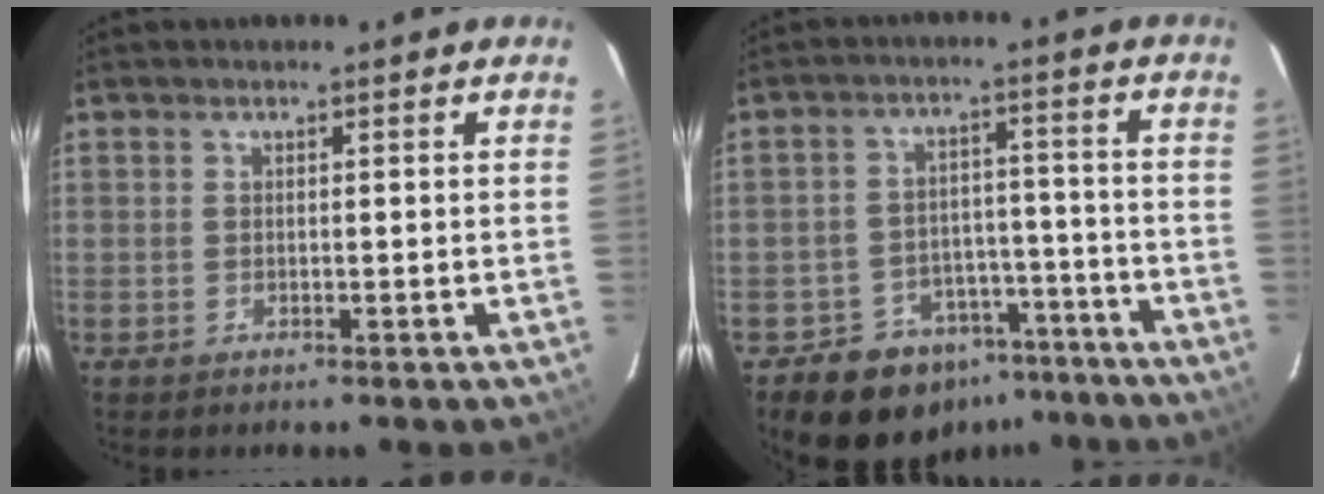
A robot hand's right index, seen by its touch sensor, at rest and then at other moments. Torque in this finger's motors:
{"motor_torque": [-0.07, -0.78, -0.04, -0.15]}